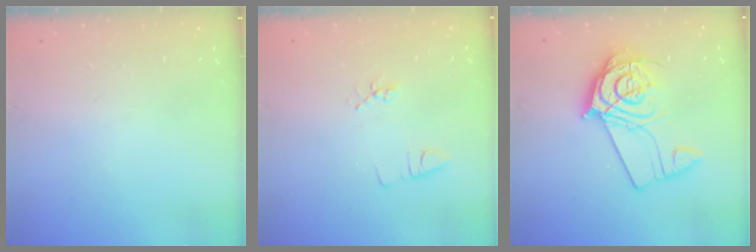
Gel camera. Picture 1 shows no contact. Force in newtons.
{"total": 3.7, "press": 3.4, "slide": 1.6}
{"total": 12.1, "press": 12.1, "slide": 1.4}